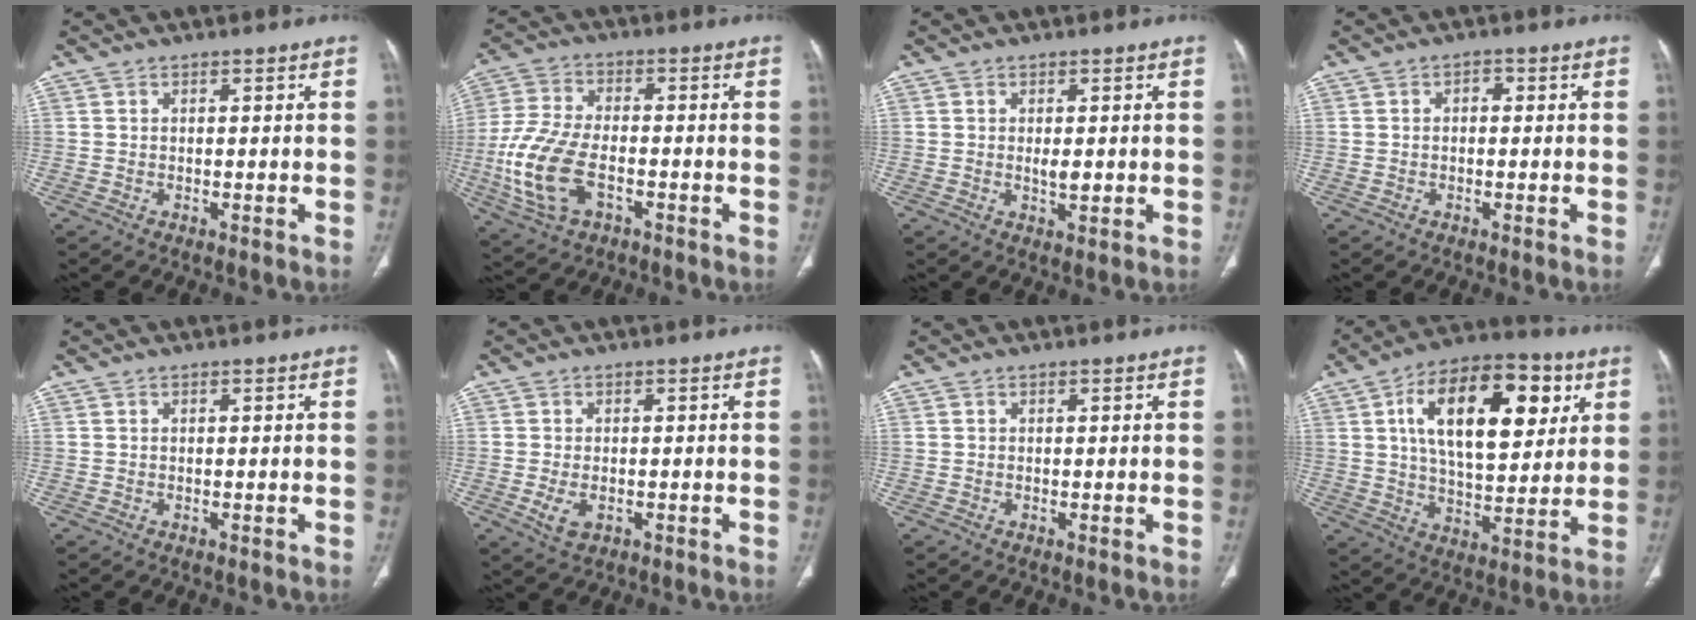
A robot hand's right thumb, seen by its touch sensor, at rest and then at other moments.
{"total": 14.0, "force": [-3.9, 7.8, 10.9], "torque": [-0.243, 0.012, -0.073]}
{"total": 2.7, "force": [0.0, 1.1, 2.5], "torque": [-0.041, -0.005, 0.002]}
{"total": 1.0, "force": [0.0, 0.7, 0.6], "torque": [-0.001, 0.006, -0.005]}
{"total": 0.0}
{"total": 3.6, "force": [-1.0, 2.1, 2.7], "torque": [-0.054, -0.003, -0.012]}
{"total": 0.0}
{"total": 22.3, "force": [7.2, 11.3, 17.8], "torque": [-0.245, -0.008, 0.110]}